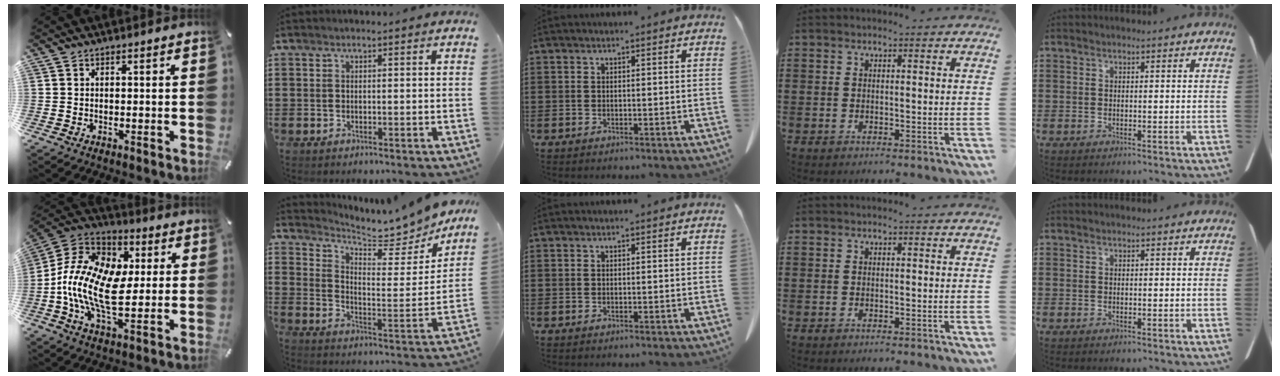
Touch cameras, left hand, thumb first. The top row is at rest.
{"thumb": {"total": 16.1, "force": [-1.4, 10.0, 12.6], "torque": [-0.290, -0.001, -0.031]}, "index": {"total": 7.4, "force": [7.2, 0.7, 1.6], "torque": [-0.043, -0.064, 0.123]}}